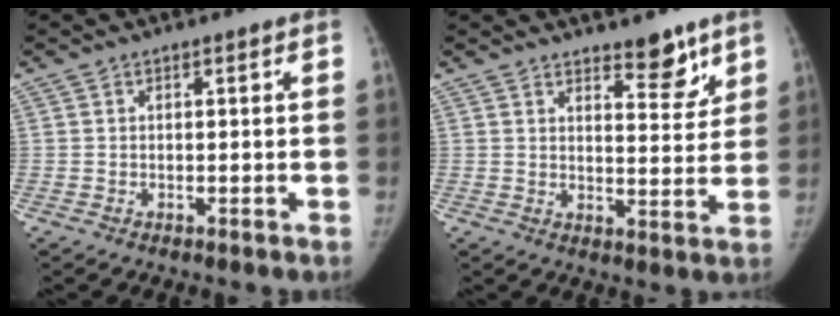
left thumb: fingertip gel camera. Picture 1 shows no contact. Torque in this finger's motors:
{"motor_torque": [0.31, 0.26, -0.15, -0.08, 0.08]}